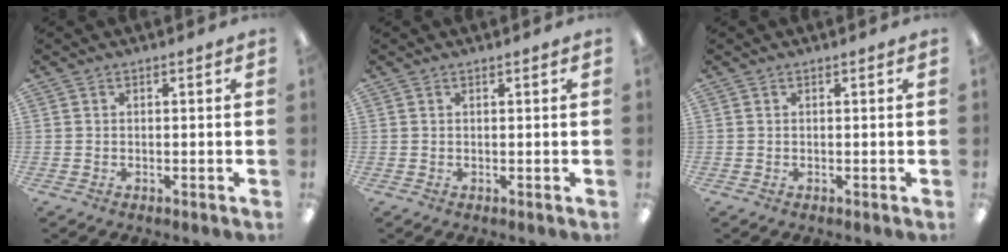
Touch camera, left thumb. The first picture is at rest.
{"total": 0.0}
{"total": 0.0}